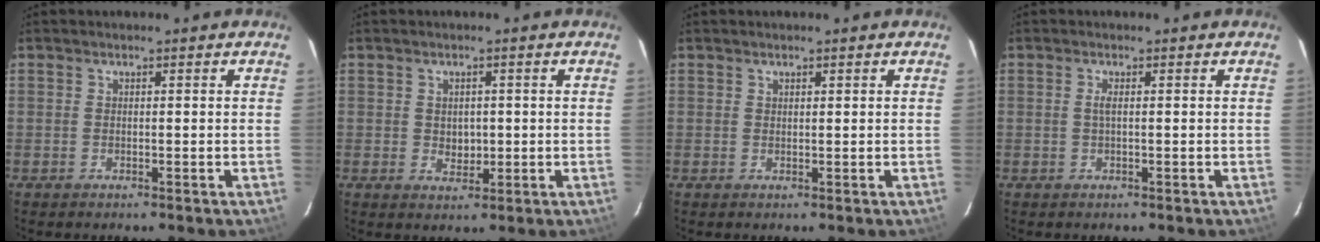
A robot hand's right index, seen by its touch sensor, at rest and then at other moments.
{"total": 2.9, "force": [0.0, 2.4, 1.6], "torque": [-0.023, 0.000, 0.005]}
{"total": 0.5, "force": [0.5, 0.2, 0.1], "torque": [-0.003, 0.001, 0.009]}
{"total": 0.9, "force": [0.0, -0.1, 0.9], "torque": [-0.017, 0.000, -0.001]}